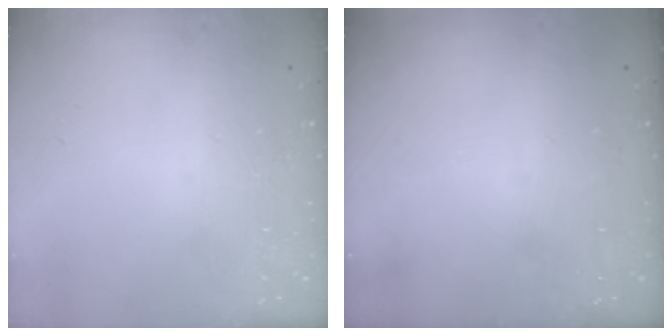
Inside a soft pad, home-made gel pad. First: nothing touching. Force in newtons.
{"total": 0.0}